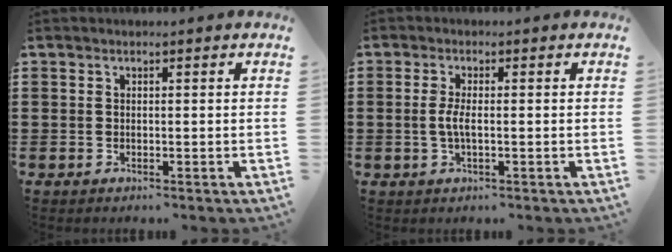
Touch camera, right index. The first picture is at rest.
{"total": 2.8, "force": [-0.5, 0.6, 2.7], "torque": [-0.072, -0.008, -0.017]}